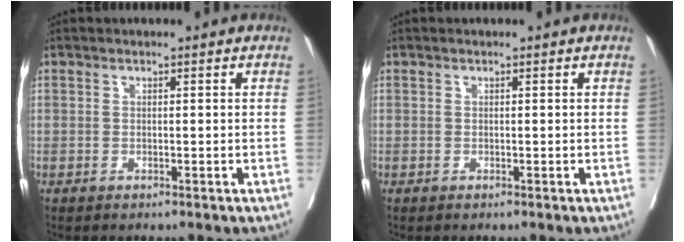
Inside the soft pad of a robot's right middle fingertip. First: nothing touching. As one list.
[{"total": 0.0}]